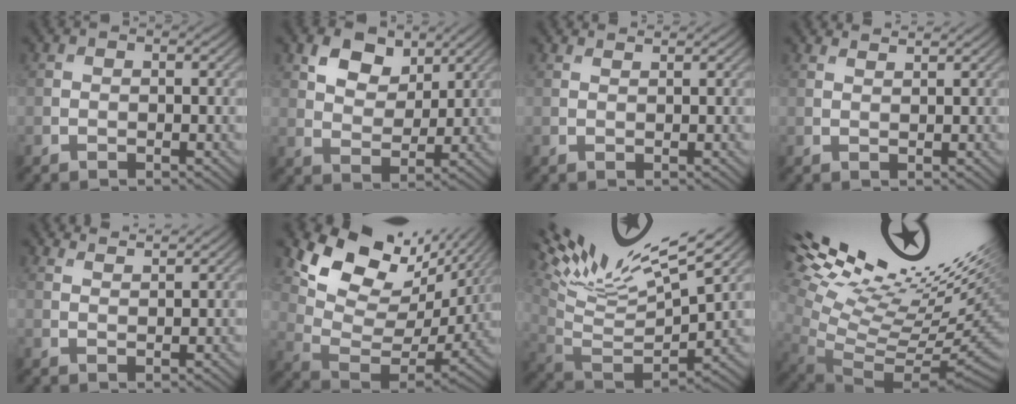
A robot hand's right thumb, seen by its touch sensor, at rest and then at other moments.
{"total": 6.5, "force": [4.0, 3.8, 3.4], "torque": [-0.065, -0.003, 0.072]}
{"total": 1.4, "force": [1.4, -0.3, 0.0], "torque": [-0.002, 0.000, 0.030]}
{"total": 2.0, "force": [2.0, -0.3, 0.2], "torque": [-0.007, 0.000, 0.041]}
{"total": 2.8, "force": [2.8, -0.3, 0.5], "torque": [-0.013, 0.000, 0.052]}
{"total": 12.8, "force": [6.9, 6.9, 8.3], "torque": [-0.150, 0.005, 0.139]}
{"total": 13.4, "force": [8.6, 3.3, 9.7], "torque": [-0.186, 0.015, 0.137]}
{"total": 15.7, "force": [7.4, 4.8, 13.0], "torque": [-0.181, 0.031, 0.157]}